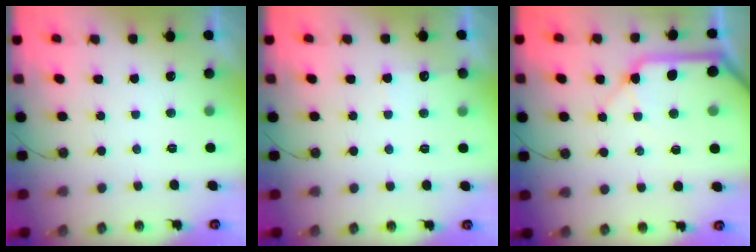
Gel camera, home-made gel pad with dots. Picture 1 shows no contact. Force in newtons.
{"total": 5.8, "press": 5.7, "slide": 0.7}
{"total": 13.3, "press": 13.2, "slide": 1.7}